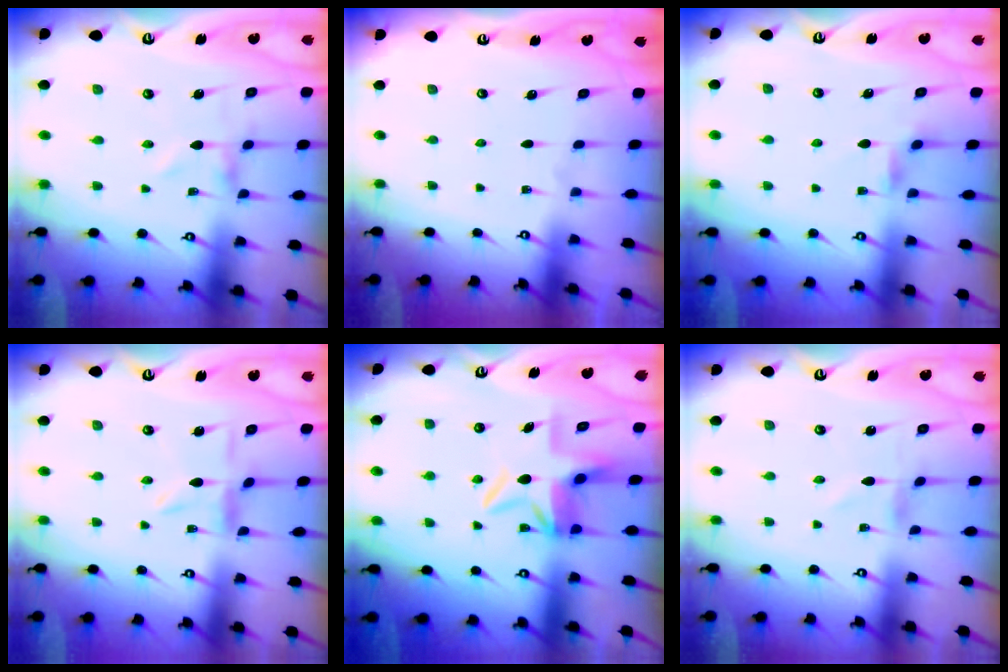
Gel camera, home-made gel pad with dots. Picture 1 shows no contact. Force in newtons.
{"total": 0.0}
{"total": 2.3, "press": 2.3, "slide": 0.4}
{"total": 2.7, "press": 2.7, "slide": 0.4}
{"total": 6.6, "press": 6.2, "slide": 2.3}
{"total": 0.8, "press": 0.8, "slide": 0.1}